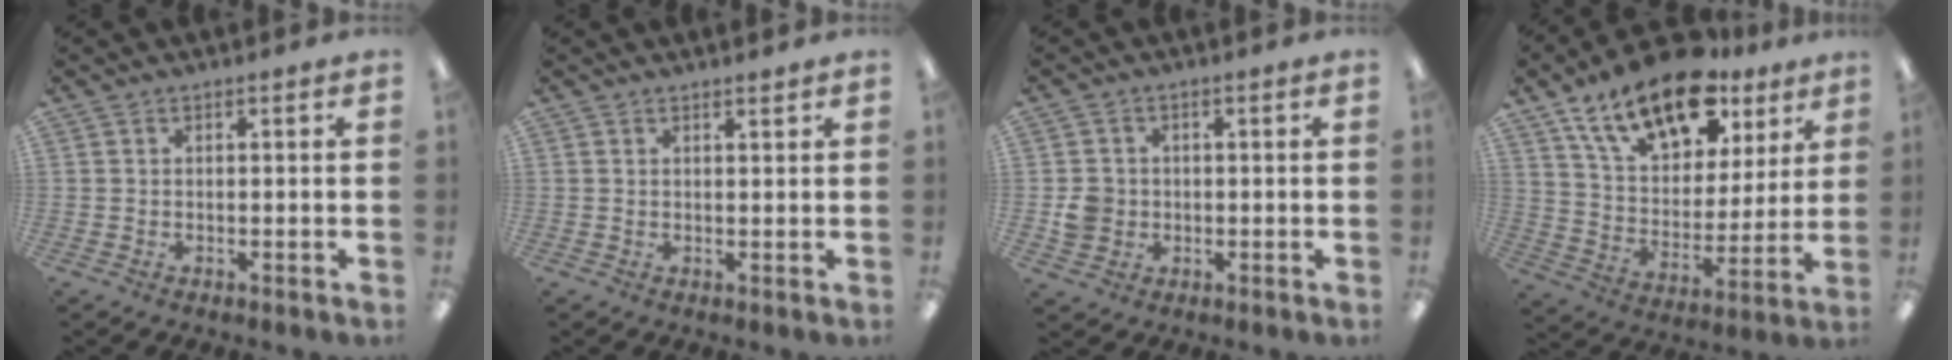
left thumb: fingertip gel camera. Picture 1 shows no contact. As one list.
[{"total": 1.3, "force": [1.2, 0.1, 0.5], "torque": [-0.001, -0.005, 0.020]}, {"total": 4.5, "force": [-0.4, 4.3, 1.3], "torque": [-0.010, 0.004, -0.007]}, {"total": 19.5, "force": [13.2, 9.6, 10.6], "torque": [-0.185, -0.068, 0.233]}]